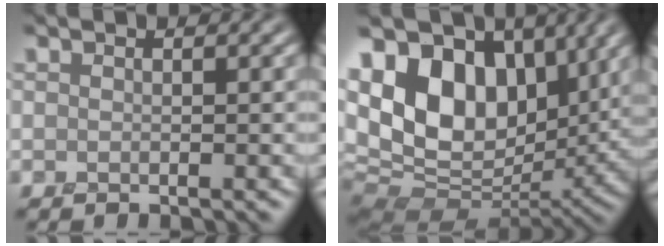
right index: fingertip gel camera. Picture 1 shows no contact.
{"total": 15.4, "force": [5.3, 9.3, 11.1], "torque": [-0.194, 0.027, 0.081]}